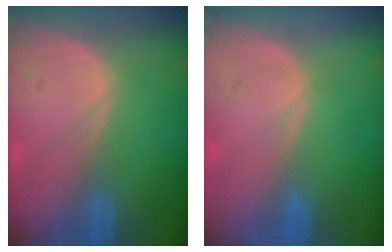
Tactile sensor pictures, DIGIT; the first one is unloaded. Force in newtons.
{"total": 0.0}